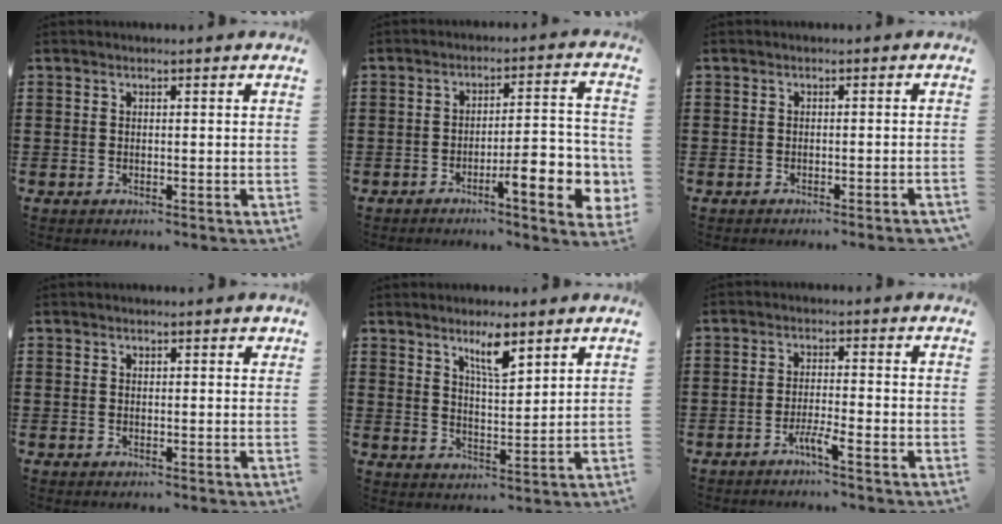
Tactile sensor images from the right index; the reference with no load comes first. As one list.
[{"total": 9.0, "force": [-3.9, 2.1, 7.9], "torque": [-0.110, -0.009, -0.067]}, {"total": 1.4, "force": [-1.1, -0.2, 0.8], "torque": [-0.013, -0.001, -0.021]}, {"total": 0.7, "force": [0.5, 0.5, 0.2], "torque": [0.002, 0.000, 0.007]}, {"total": 5.6, "force": [3.9, 1.3, 3.9], "torque": [-0.069, -0.005, 0.064]}, {"total": 3.1, "force": [-2.2, -0.1, 2.1], "torque": [-0.044, -0.001, -0.043]}]